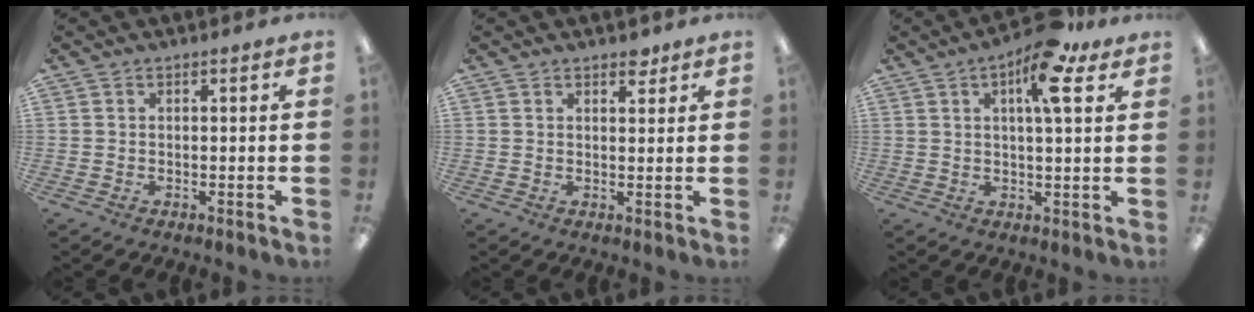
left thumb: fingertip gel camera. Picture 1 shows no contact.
{"total": 2.8, "force": [2.2, 1.3, 0.9], "torque": [0.003, -0.011, 0.036]}
{"total": 11.6, "force": [6.3, 3.5, 9.1], "torque": [-0.133, -0.023, 0.098]}